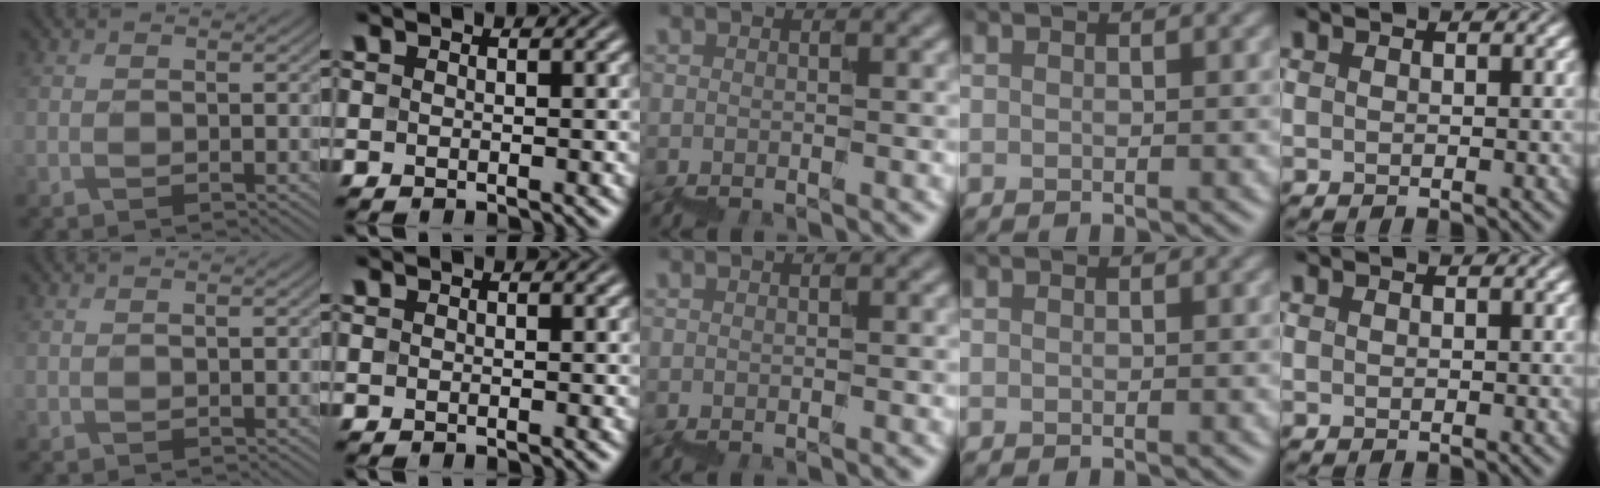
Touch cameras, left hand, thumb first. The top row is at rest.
{"thumb": {"total": 0.6, "force": [0.4, 0.1, 0.5], "torque": [-0.008, 0.003, 0.007]}}